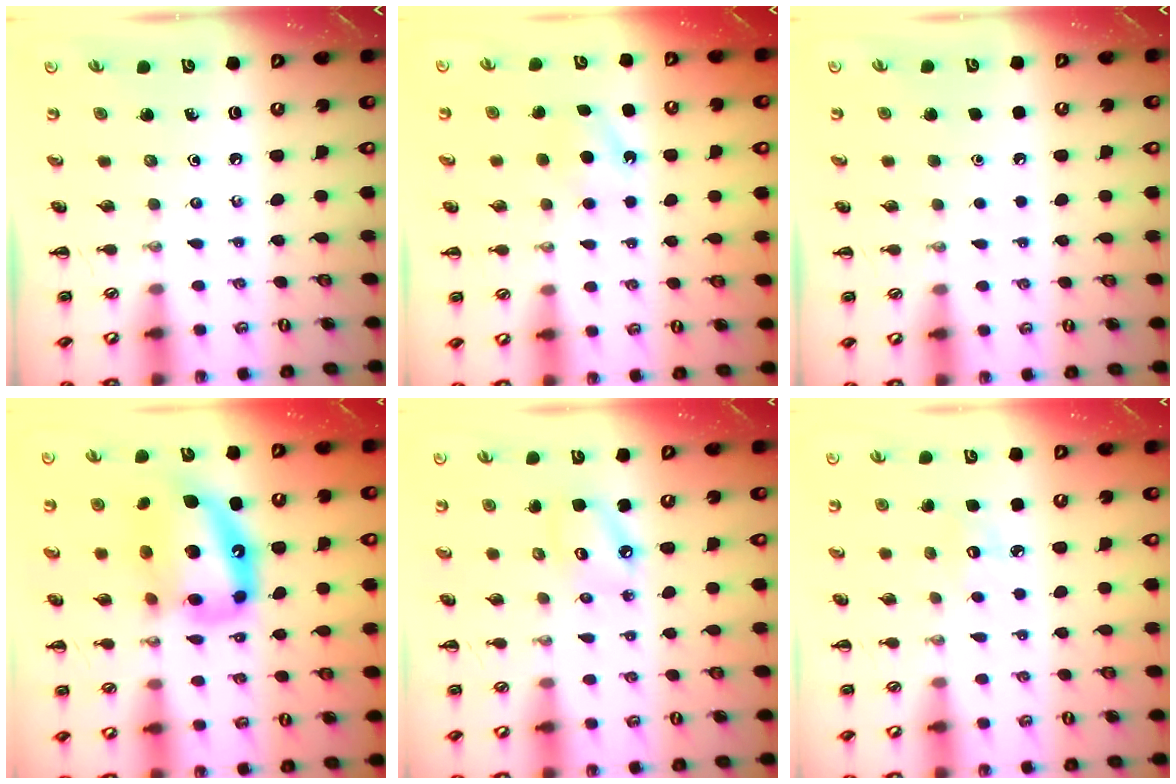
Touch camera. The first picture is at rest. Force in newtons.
{"total": 4.9, "press": 4.7, "slide": 1.2}
{"total": 1.6, "press": 1.6, "slide": 0.1}
{"total": 16.9, "press": 16.4, "slide": 4.3}
{"total": 5.5, "press": 5.4, "slide": 0.7}
{"total": 6.5, "press": 6.4, "slide": 1.4}